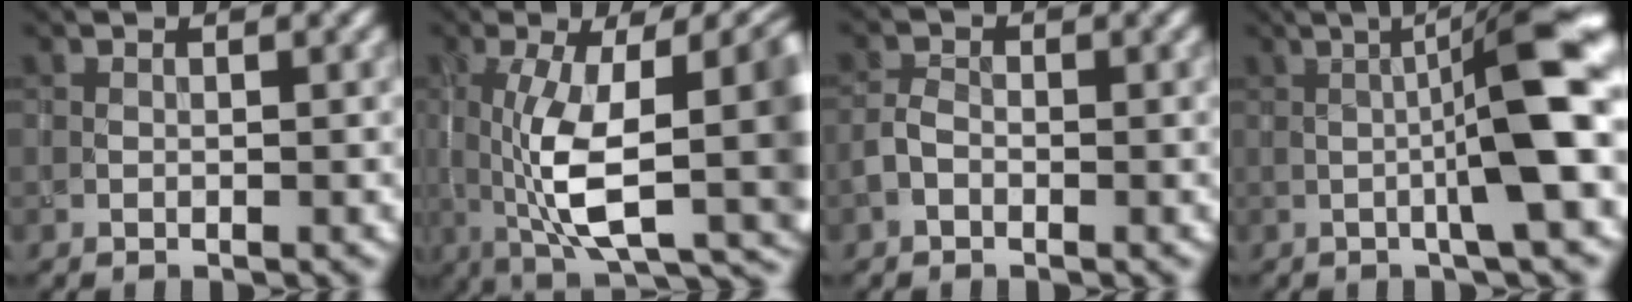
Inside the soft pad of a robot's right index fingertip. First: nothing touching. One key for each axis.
{"total": 15.5, "fx": -0.2, "fy": 6.4, "fz": 14.1, "tx": -0.218, "ty": -0.013, "tz": 0.019}
{"total": 1.5, "fx": -0.8, "fy": 1.0, "fz": 0.9, "tx": -0.017, "ty": 0.004, "tz": -0.020}
{"total": 8.6, "fx": -0.3, "fy": 0.9, "fz": 8.5, "tx": -0.126, "ty": 0.021, "tz": -0.009}